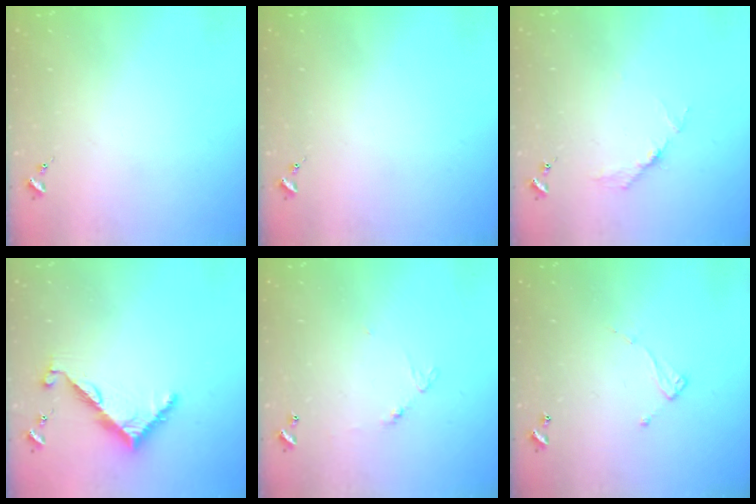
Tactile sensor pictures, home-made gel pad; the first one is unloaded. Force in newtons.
{"total": 0.0}
{"total": 3.6, "press": 3.6, "slide": 0.4}
{"total": 7.8, "press": 7.8, "slide": 0.1}
{"total": 4.6, "press": 4.6, "slide": 0.3}
{"total": 5.0, "press": 5.0, "slide": 0.4}